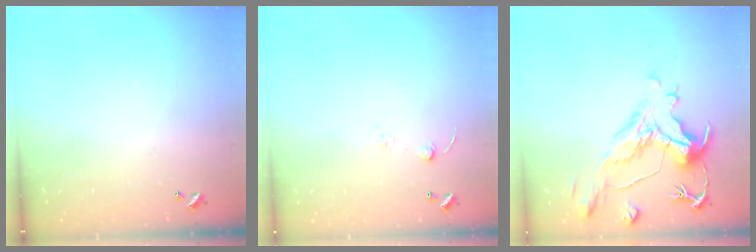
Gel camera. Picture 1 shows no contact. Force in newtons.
{"total": 2.5, "press": 2.4, "slide": 0.8}
{"total": 1.6, "press": 0.6, "slide": 1.5}